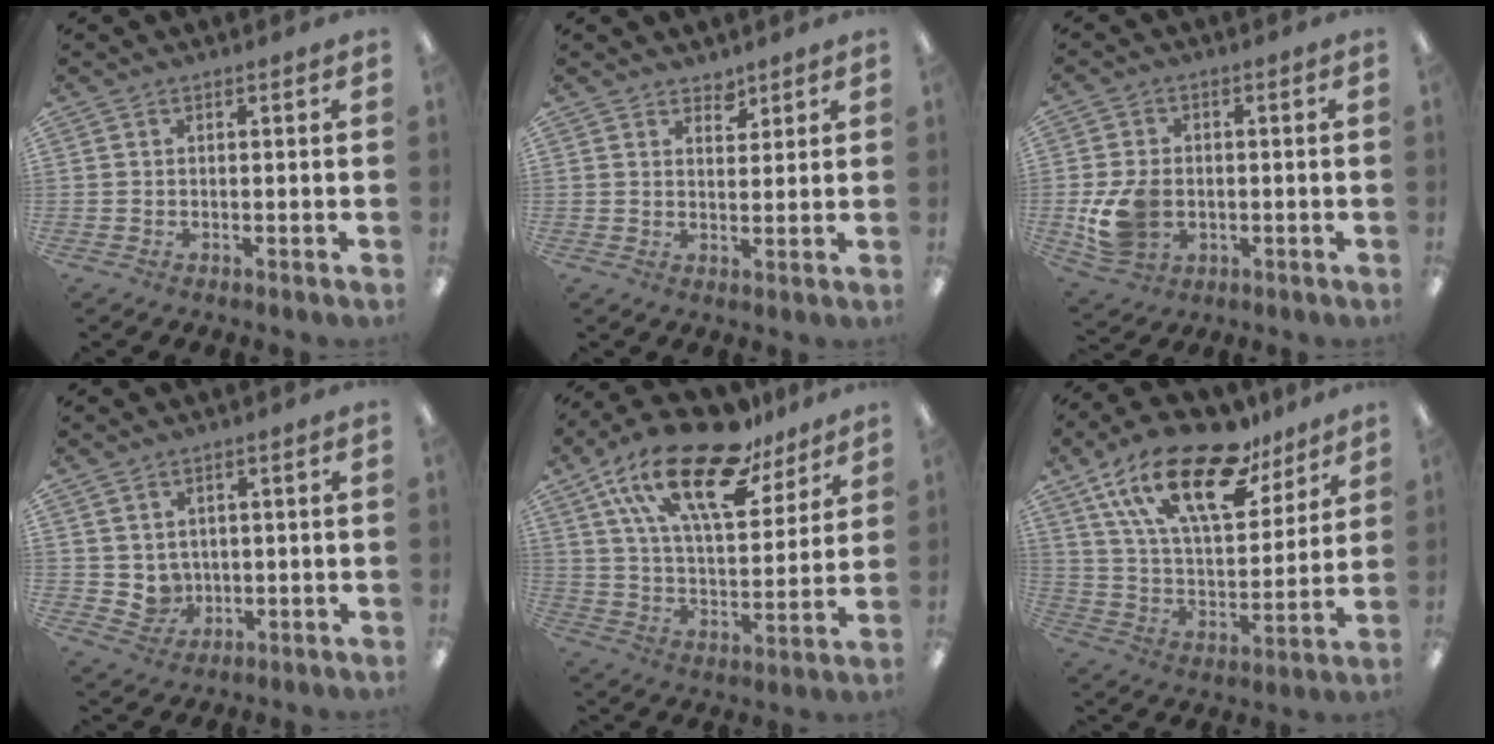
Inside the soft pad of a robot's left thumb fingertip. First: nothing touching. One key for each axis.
{"total": 3.6, "fx": 3.0, "fy": 1.8, "fz": 0.6, "tx": 0.006, "ty": -0.020, "tz": 0.052}
{"total": 9.7, "fx": -1.5, "fy": 7.4, "fz": 6.0, "tx": -0.122, "ty": 0.005, "tz": -0.026}
{"total": 4.4, "fx": 2.3, "fy": 3.7, "fz": 0.5, "tx": -0.014, "ty": -0.008, "tz": 0.046}
{"total": 23.8, "fx": 15.6, "fy": 9.6, "fz": 15.1, "tx": -0.264, "ty": -0.082, "tz": 0.272}
{"total": 23.9, "fx": 15.3, "fy": 10.2, "fz": 15.3, "tx": -0.280, "ty": -0.077, "tz": 0.266}